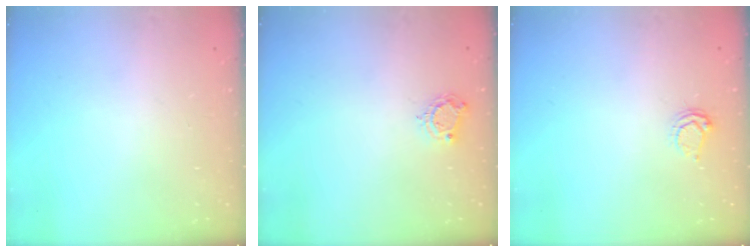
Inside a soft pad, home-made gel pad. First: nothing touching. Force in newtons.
{"total": 5.5, "press": 5.5, "slide": 0.3}
{"total": 3.1, "press": 3.0, "slide": 0.5}